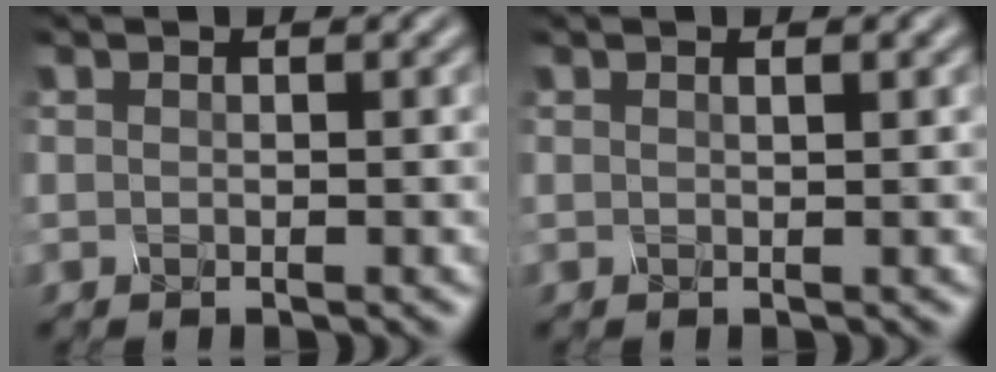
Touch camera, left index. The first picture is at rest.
{"total": 1.2, "force": [0.5, 0.5, 1.0], "torque": [-0.002, 0.002, -0.002]}